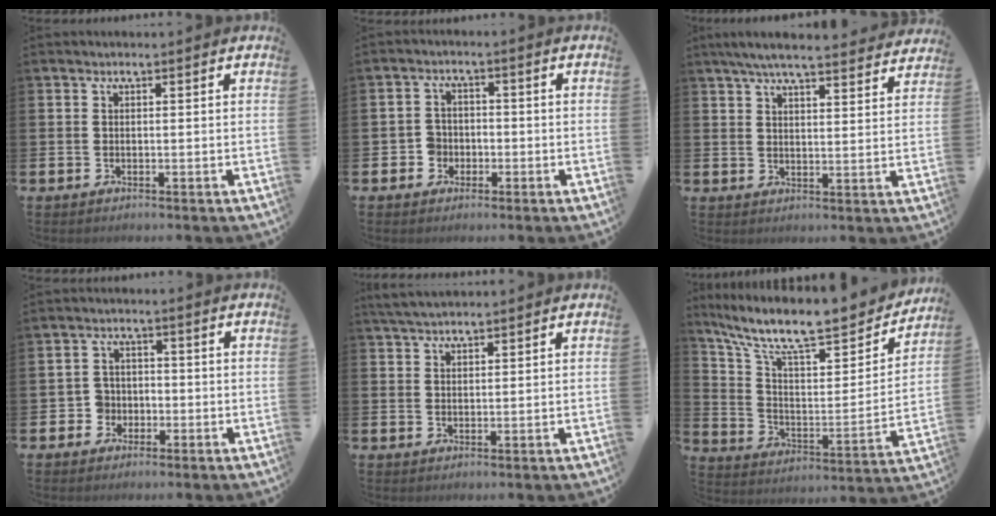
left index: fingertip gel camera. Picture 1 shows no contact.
{"total": 3.0, "force": [-1.4, 2.6, 0.4], "torque": [-0.013, 0.005, -0.034]}
{"total": 6.2, "force": [5.9, 0.5, 2.0], "torque": [-0.042, -0.030, 0.102]}
{"total": 3.3, "force": [-1.5, 2.9, 0.5], "torque": [-0.024, 0.009, -0.033]}
{"total": 3.3, "force": [3.0, 0.7, 1.0], "torque": [-0.023, -0.007, 0.056]}
{"total": 11.3, "force": [9.4, 3.0, 5.6], "torque": [-0.124, -0.073, 0.155]}